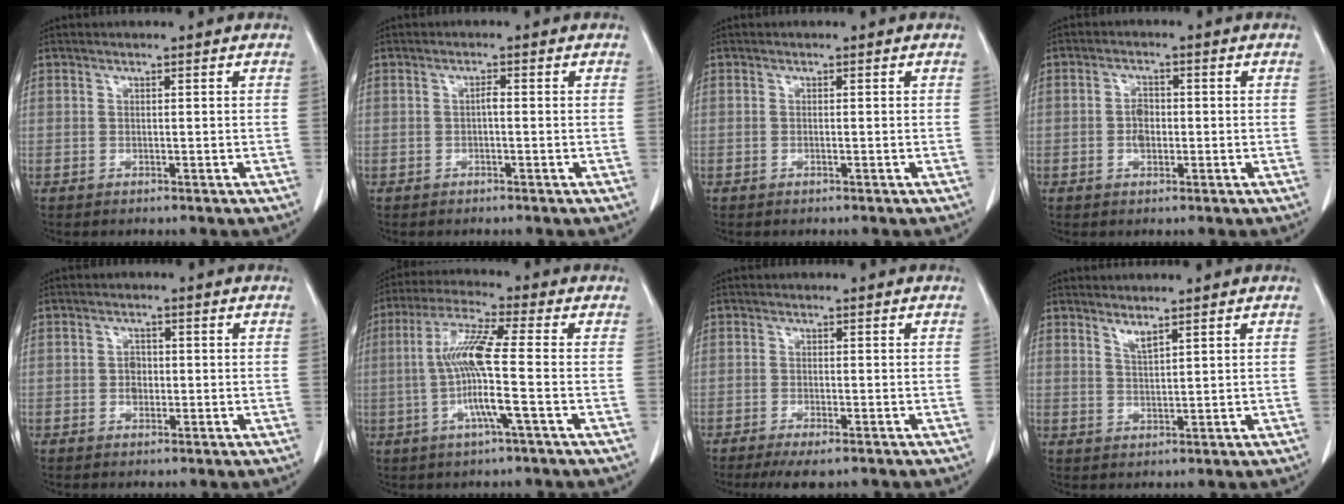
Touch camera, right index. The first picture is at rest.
{"total": 1.0, "force": [-0.2, 0.3, 1.0], "torque": [-0.018, 0.003, -0.004]}
{"total": 0.0}
{"total": 2.9, "force": [-0.4, 1.9, 2.2], "torque": [-0.040, 0.003, -0.008]}
{"total": 2.1, "force": [-0.3, 1.6, 1.3], "torque": [-0.019, 0.004, -0.004]}
{"total": 10.4, "force": [-1.5, -0.5, 10.2], "torque": [-0.205, -0.002, -0.037]}
{"total": 4.9, "force": [-3.7, 1.1, 3.0], "torque": [-0.046, -0.009, -0.054]}
{"total": 1.8, "force": [1.5, 0.0, 1.0], "torque": [-0.022, -0.009, 0.033]}